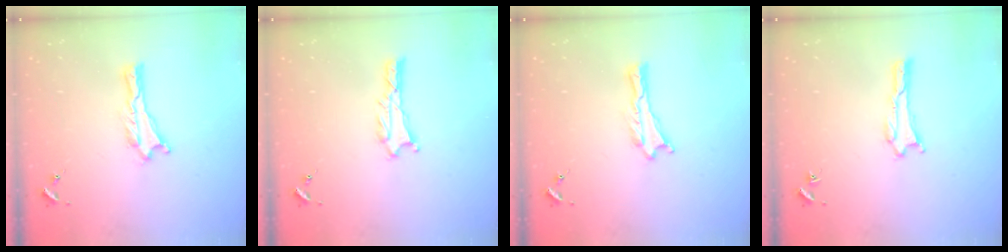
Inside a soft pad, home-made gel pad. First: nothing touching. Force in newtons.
{"total": 1.3, "press": 1.3, "slide": 0.3}
{"total": 0.0}
{"total": 0.8, "press": 0.8, "slide": 0.2}